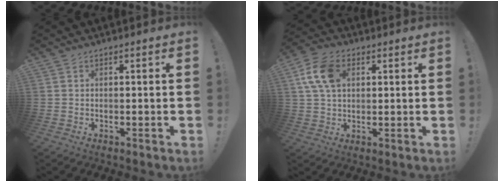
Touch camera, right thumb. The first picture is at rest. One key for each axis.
{"total": 11.6, "fx": 3.3, "fy": 7.7, "fz": 8.0, "tx": -0.154, "ty": 0.011, "tz": 0.068}